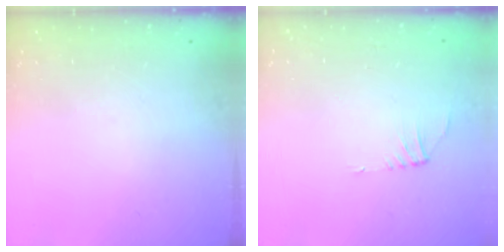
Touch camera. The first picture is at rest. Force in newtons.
{"total": 0.5, "press": 0.4, "slide": 0.4}